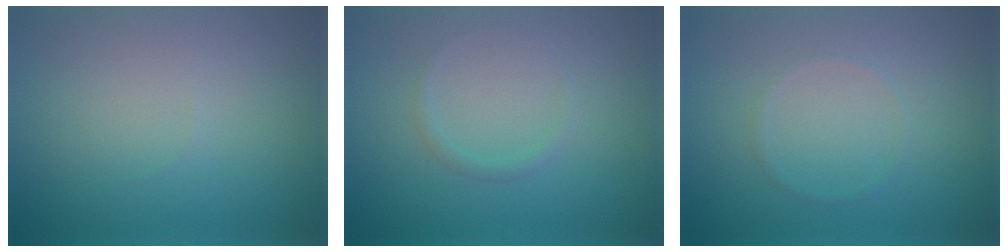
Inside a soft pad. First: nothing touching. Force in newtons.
{"total": 0.8, "press": 0.8, "slide": 0.0}
{"total": 0.6, "press": 0.6, "slide": 0.1}